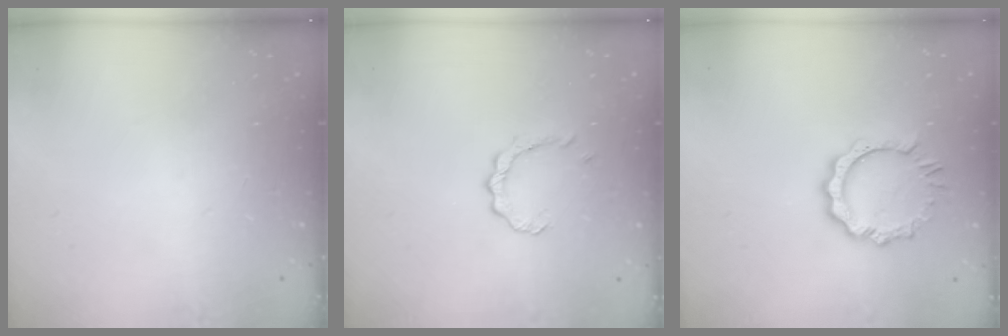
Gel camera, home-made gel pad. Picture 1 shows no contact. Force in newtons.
{"total": 2.4, "press": 2.4, "slide": 0.3}
{"total": 7.7, "press": 7.7, "slide": 0.7}